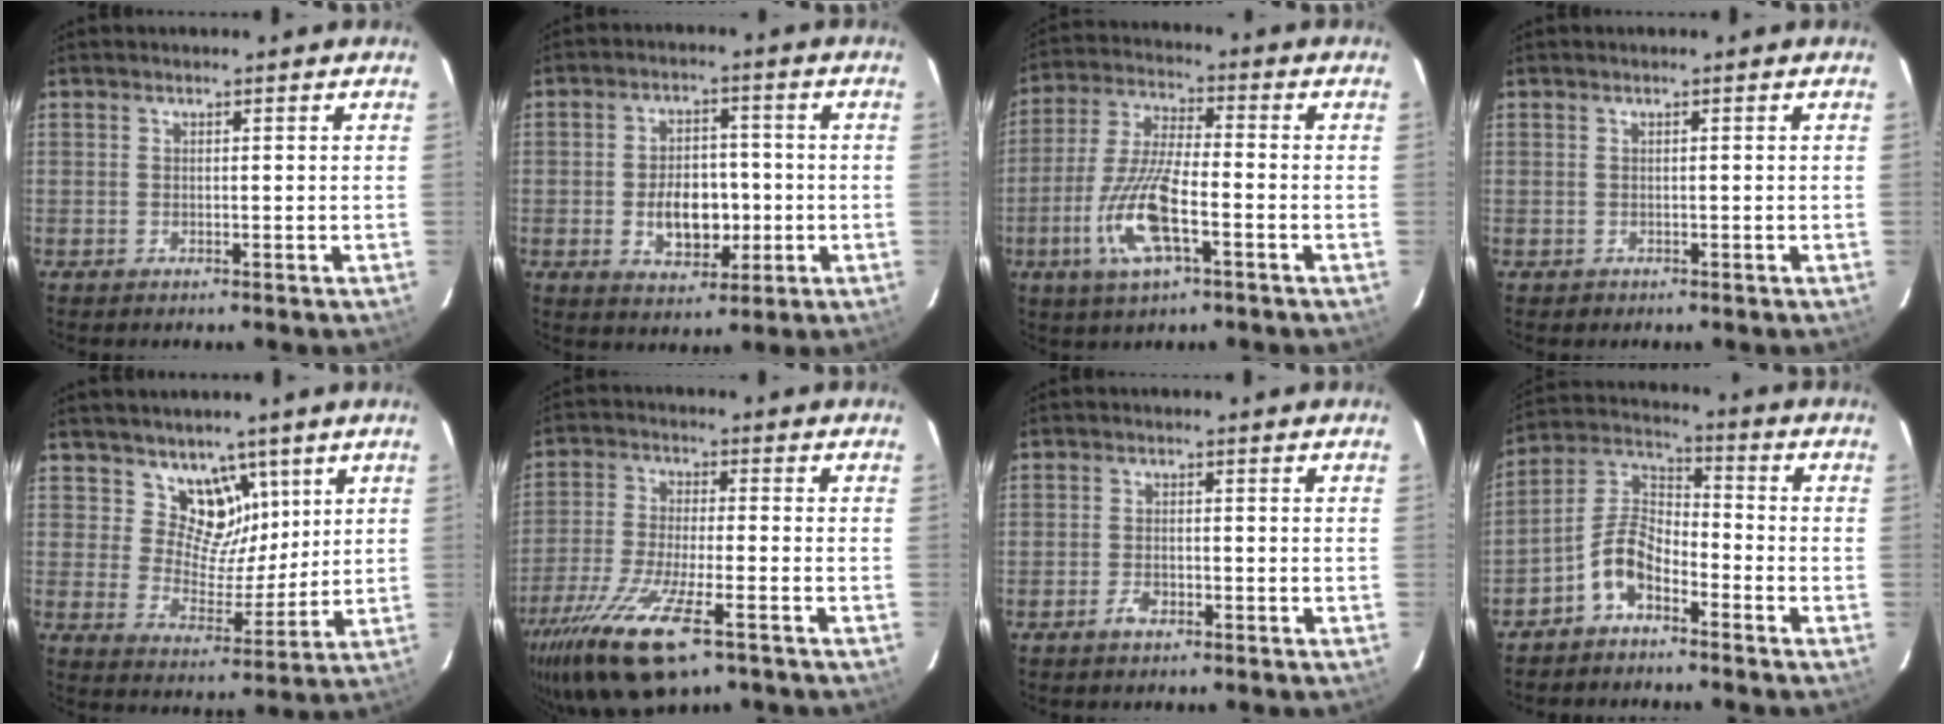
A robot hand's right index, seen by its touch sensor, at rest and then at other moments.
{"total": 8.6, "force": [-1.7, 5.7, 6.2], "torque": [-0.118, 0.010, -0.014]}
{"total": 13.1, "force": [-5.1, 3.7, 11.5], "torque": [-0.248, -0.007, -0.099]}
{"total": 0.7, "force": [-0.3, 0.7, 0.0], "torque": [0.002, 0.002, 0.000]}
{"total": 8.9, "force": [5.4, 6.6, 2.5], "torque": [-0.023, -0.022, 0.094]}
{"total": 16.5, "force": [-9.8, 4.4, 12.5], "torque": [-0.260, -0.052, -0.185]}
{"total": 2.4, "force": [-1.6, 1.1, 1.4], "torque": [-0.032, 0.001, -0.031]}
{"total": 7.7, "force": [-4.8, 3.6, 4.9], "torque": [-0.113, 0.021, -0.098]}